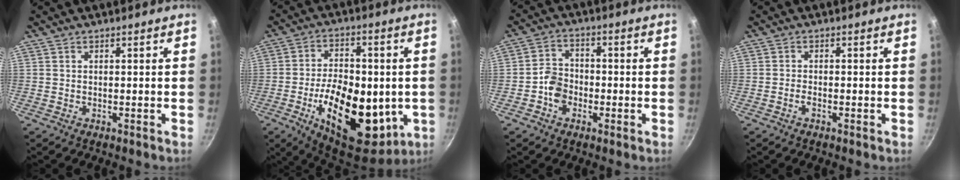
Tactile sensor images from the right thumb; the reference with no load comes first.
{"total": 23.4, "force": [-4.3, 13.2, 18.8], "torque": [-0.269, 0.004, -0.052]}
{"total": 5.6, "force": [-2.0, 4.4, 2.8], "torque": [-0.031, 0.022, -0.043]}
{"total": 1.2, "force": [-0.8, 0.4, 0.9], "torque": [-0.024, 0.006, -0.019]}